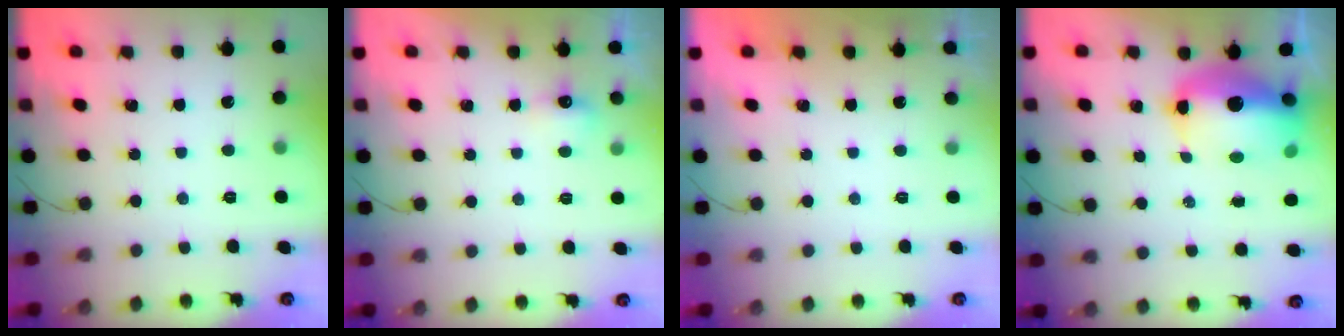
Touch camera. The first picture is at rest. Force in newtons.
{"total": 4.6, "press": 4.5, "slide": 0.9}
{"total": 1.9, "press": 0.1, "slide": 1.9}
{"total": 14.6, "press": 13.5, "slide": 5.6}